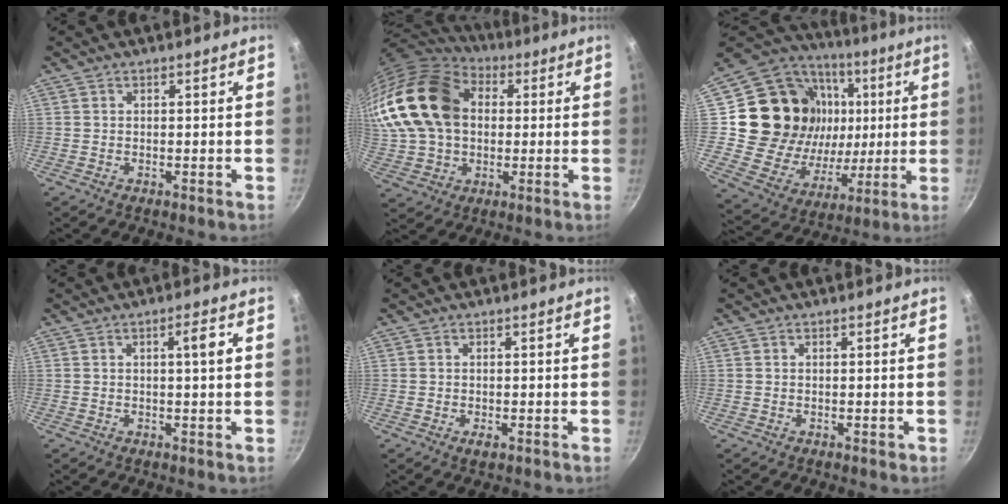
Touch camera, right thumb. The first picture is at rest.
{"total": 24.5, "force": [4.6, 18.1, 15.8], "torque": [-0.319, 0.026, 0.088]}
{"total": 26.2, "force": [4.4, 21.4, 14.5], "torque": [-0.239, 0.006, 0.089]}
{"total": 3.7, "force": [0.6, 0.4, 3.6], "torque": [-0.056, 0.003, 0.009]}
{"total": 1.4, "force": [-0.5, 0.8, 1.0], "torque": [-0.017, -0.002, -0.008]}
{"total": 0.7, "force": [-0.1, 0.5, 0.5], "torque": [-0.003, 0.003, -0.001]}